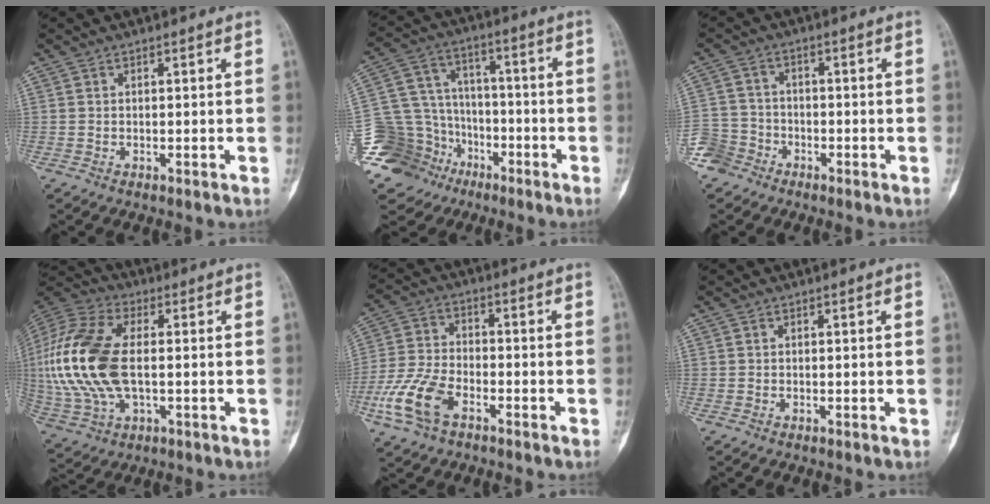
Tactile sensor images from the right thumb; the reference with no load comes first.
{"total": 19.2, "force": [-9.4, 15.4, 6.6], "torque": [-0.122, 0.086, -0.156]}
{"total": 6.0, "force": [-4.1, 4.4, 0.3], "torque": [0.018, 0.027, -0.088]}
{"total": 21.0, "force": [0.0, 11.4, 17.7], "torque": [-0.403, 0.006, 0.002]}
{"total": 11.1, "force": [-5.4, 6.1, 7.6], "torque": [-0.167, 0.019, -0.108]}
{"total": 0.0}